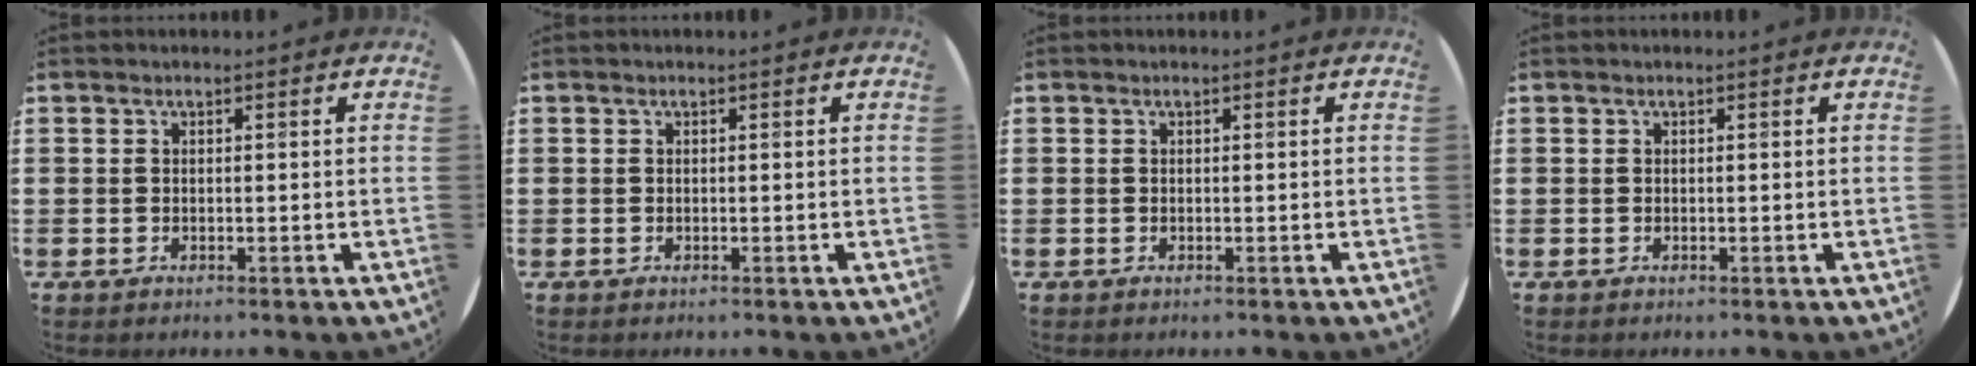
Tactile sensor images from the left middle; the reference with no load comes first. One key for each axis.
{"total": 0.0}
{"total": 0.0}
{"total": 0.0}